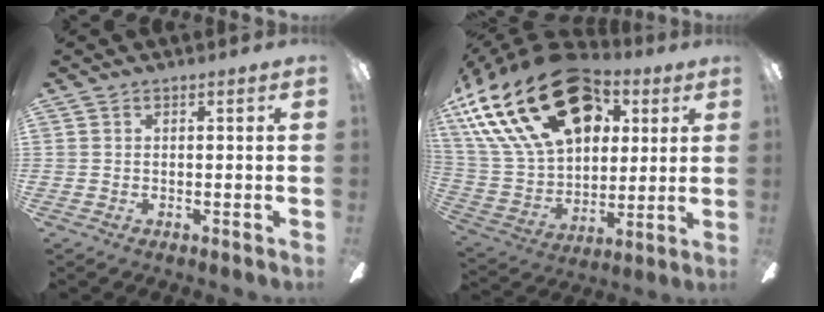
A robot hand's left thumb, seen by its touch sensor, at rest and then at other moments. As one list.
[{"total": 31.7, "force": [15.1, 19.4, 19.9], "torque": [-0.381, -0.063, 0.283]}]